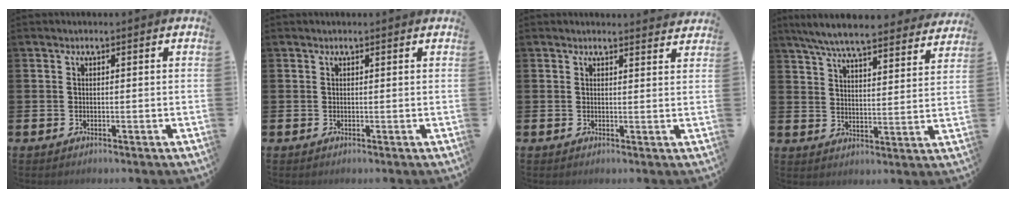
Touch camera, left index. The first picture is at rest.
{"total": 0.0}
{"total": 1.9, "force": [1.9, 0.2, -0.1], "torque": [0.010, -0.013, 0.031]}
{"total": 7.4, "force": [6.9, 0.8, 2.5], "torque": [-0.070, -0.044, 0.121]}